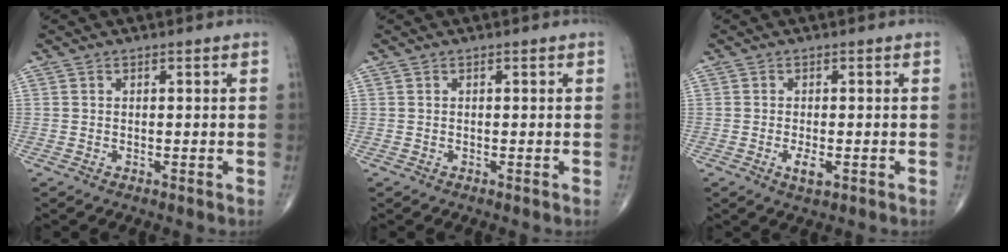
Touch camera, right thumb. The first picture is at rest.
{"total": 0.0}
{"total": 3.7, "force": [-1.2, 1.5, 3.2], "torque": [-0.057, -0.005, -0.018]}